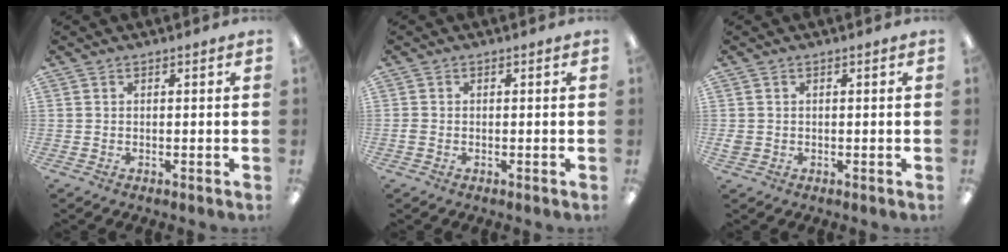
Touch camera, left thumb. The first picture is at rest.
{"total": 1.2, "force": [-0.4, 0.8, 0.8], "torque": [-0.014, 0.002, -0.008]}
{"total": 1.5, "force": [-0.1, 1.3, 0.6], "torque": [-0.012, 0.004, -0.002]}